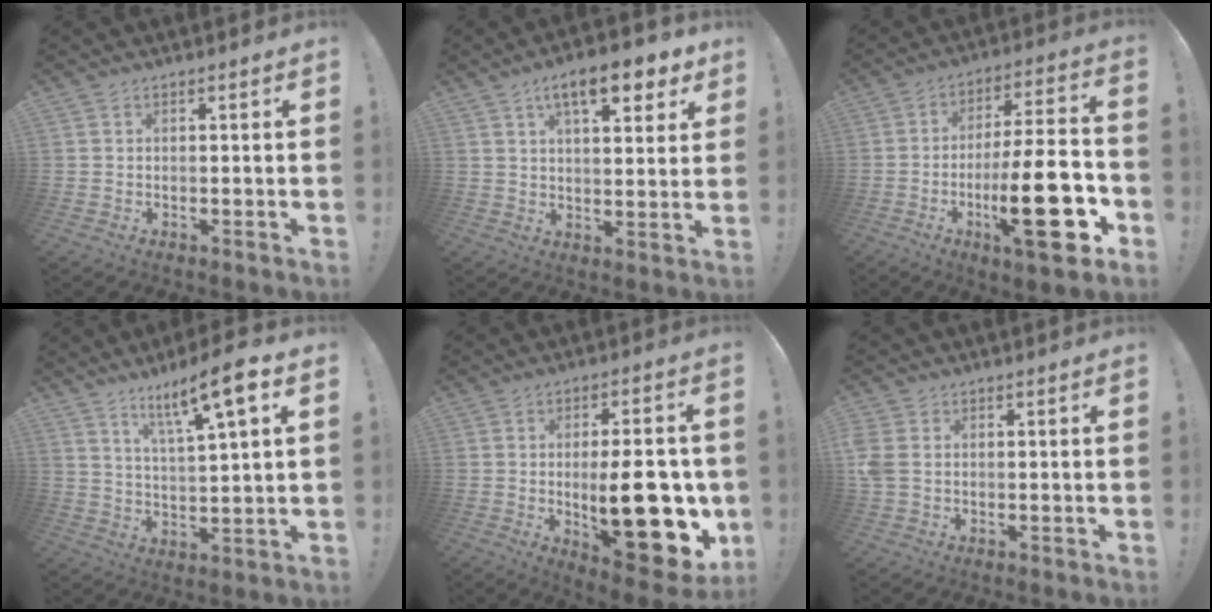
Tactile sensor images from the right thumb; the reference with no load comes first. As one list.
[{"total": 12.2, "force": [6.4, 4.2, 9.4], "torque": [-0.136, -0.025, 0.102]}, {"total": 23.6, "force": [-7.2, 6.2, 21.6], "torque": [-0.343, 0.024, -0.110]}, {"total": 11.9, "force": [7.0, 1.6, 9.6], "torque": [-0.157, -0.035, 0.107]}, {"total": 22.2, "force": [-2.6, 8.8, 20.2], "torque": [-0.276, -0.009, -0.027]}, {"total": 4.7, "force": [0.4, 3.3, 3.2], "torque": [-0.080, 0.003, 0.010]}]